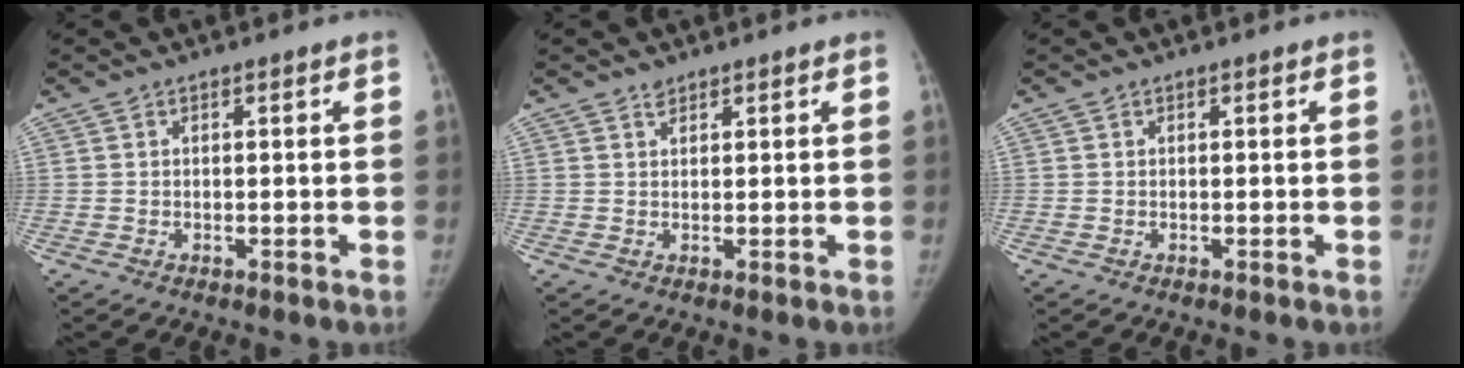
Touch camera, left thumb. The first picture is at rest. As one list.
[{"total": 1.0, "force": [0.8, 0.5, 0.2], "torque": [0.005, -0.006, 0.012]}, {"total": 0.0}]